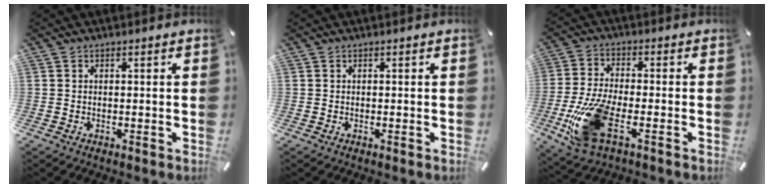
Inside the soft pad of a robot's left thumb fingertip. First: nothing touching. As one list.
[{"total": 0.0}, {"total": 14.1, "force": [-4.9, 6.0, 11.7], "torque": [-0.255, -0.009, -0.082]}]